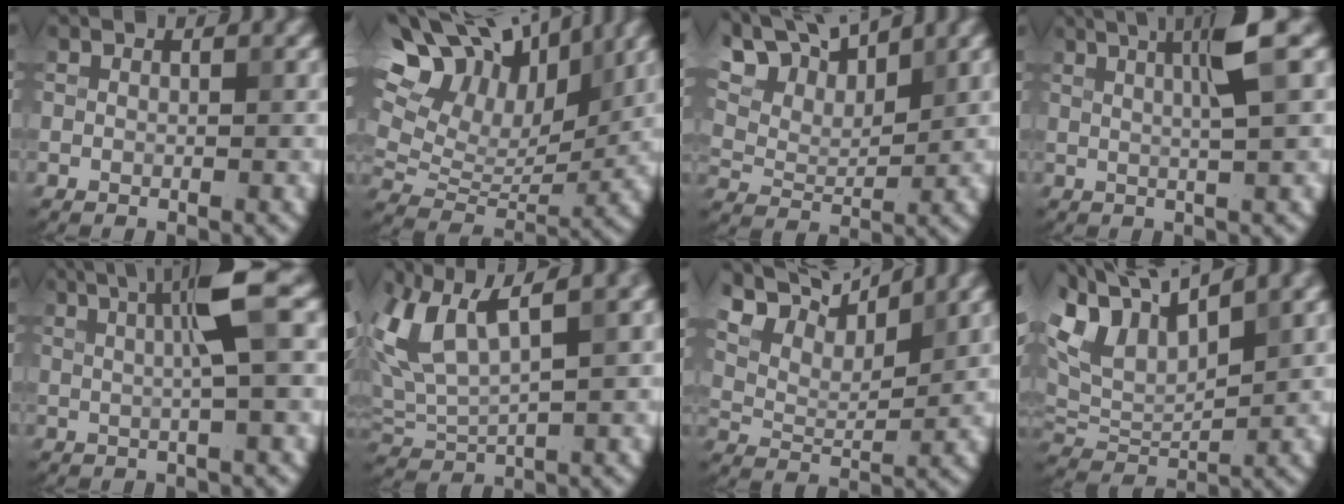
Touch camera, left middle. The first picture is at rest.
{"total": 15.0, "force": [7.9, 8.7, 9.3], "torque": [-0.187, 0.059, 0.130]}
{"total": 8.5, "force": [6.3, 3.3, 4.5], "torque": [-0.105, 0.022, 0.092]}
{"total": 4.1, "force": [1.0, 0.5, 4.0], "torque": [-0.059, 0.009, 0.015]}
{"total": 4.9, "force": [0.9, 0.6, 4.8], "torque": [-0.076, 0.013, 0.013]}
{"total": 8.3, "force": [3.5, 3.3, 6.8], "torque": [-0.154, 0.015, 0.067]}
{"total": 8.0, "force": [6.1, 2.6, 4.4], "torque": [-0.100, 0.021, 0.093]}
{"total": 7.8, "force": [4.1, 3.8, 5.4], "torque": [-0.114, 0.016, 0.080]}